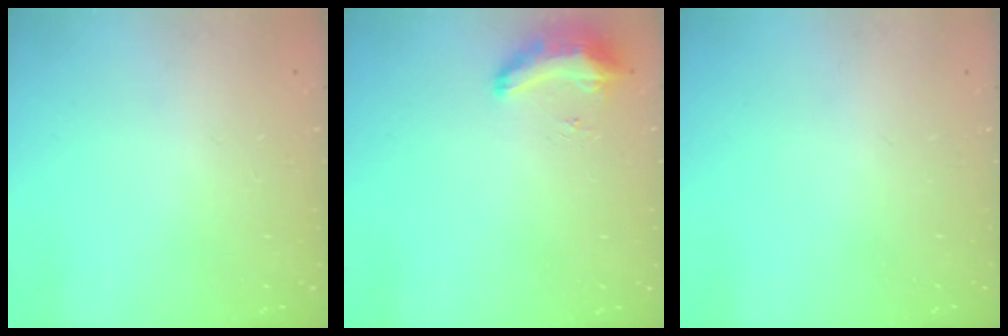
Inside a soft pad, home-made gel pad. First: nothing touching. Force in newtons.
{"total": 9.2, "press": 8.9, "slide": 2.4}
{"total": 0.0}